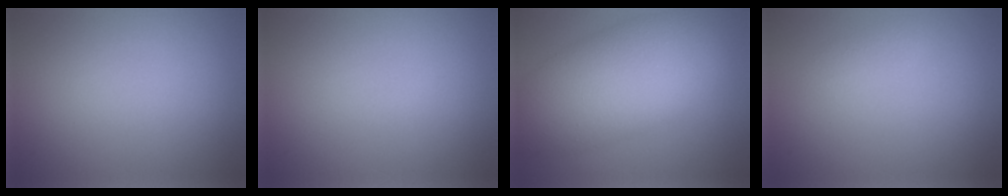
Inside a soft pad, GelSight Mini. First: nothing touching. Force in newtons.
{"total": 0.0}
{"total": 9.3, "press": 9.3, "slide": 0.6}
{"total": 0.8, "press": 0.8, "slide": 0.0}